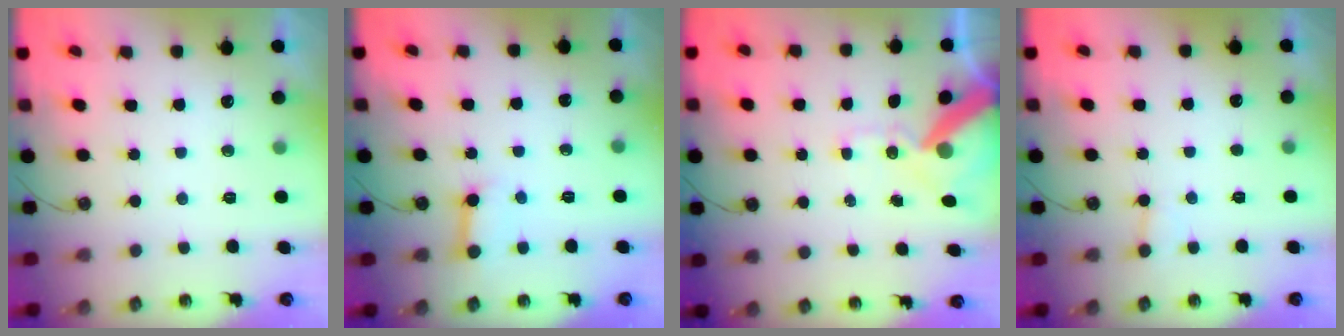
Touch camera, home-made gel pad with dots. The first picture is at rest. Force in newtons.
{"total": 6.6, "press": 6.5, "slide": 0.7}
{"total": 13.1, "press": 13.0, "slide": 2.0}
{"total": 4.7, "press": 4.6, "slide": 0.6}